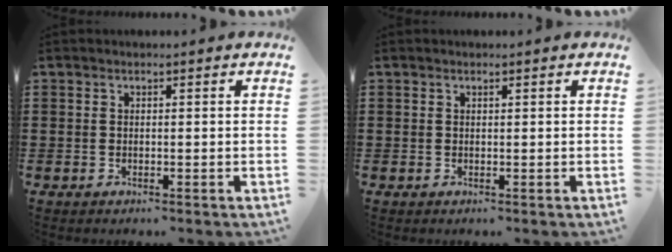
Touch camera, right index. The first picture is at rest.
{"total": 0.0}